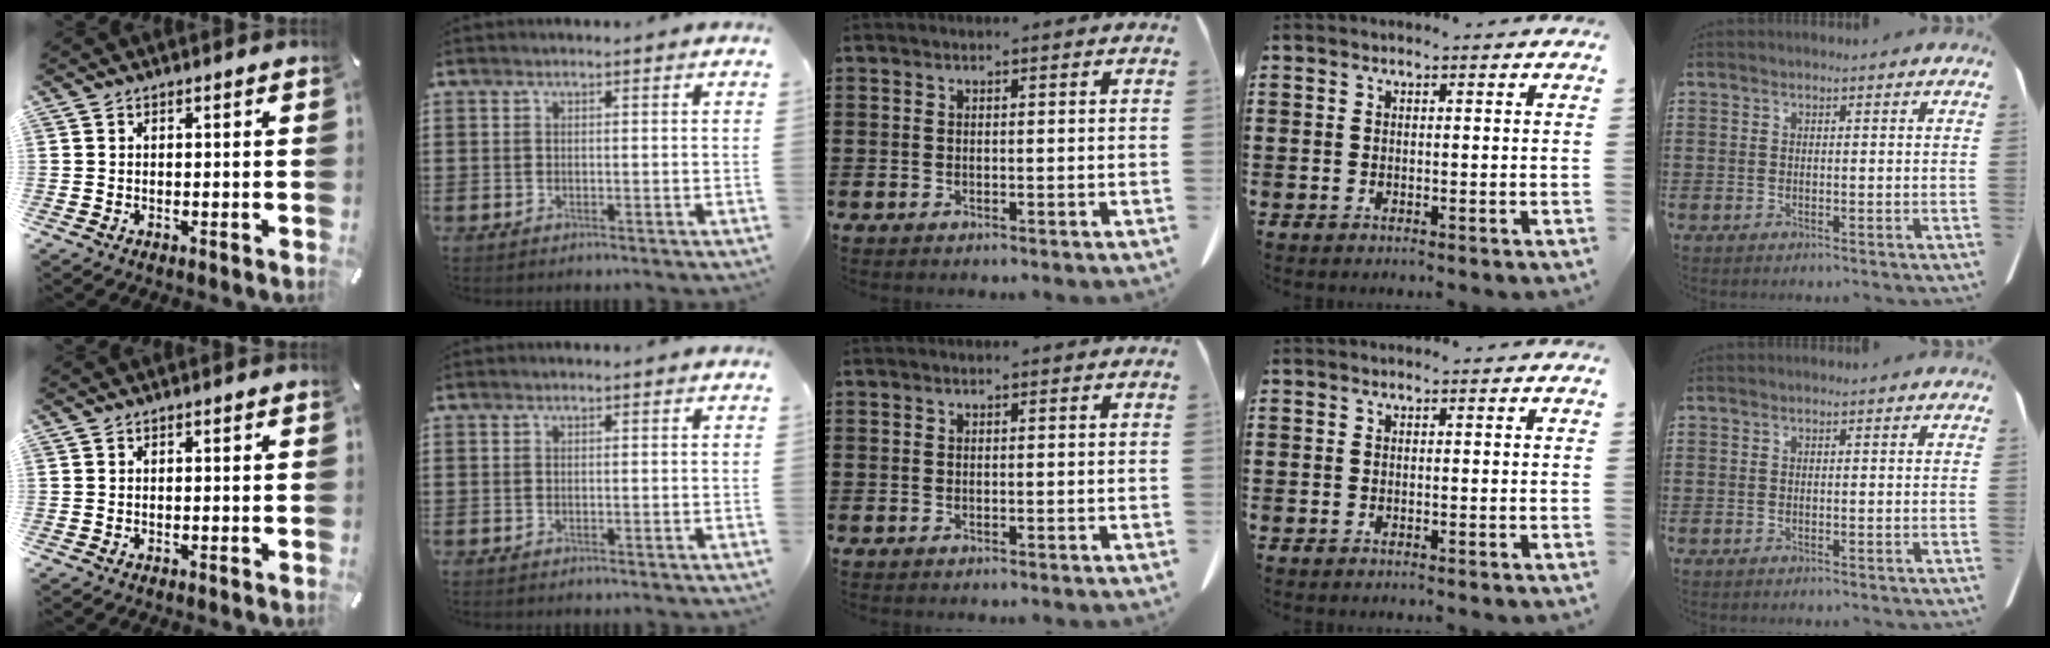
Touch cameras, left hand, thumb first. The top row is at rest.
{}